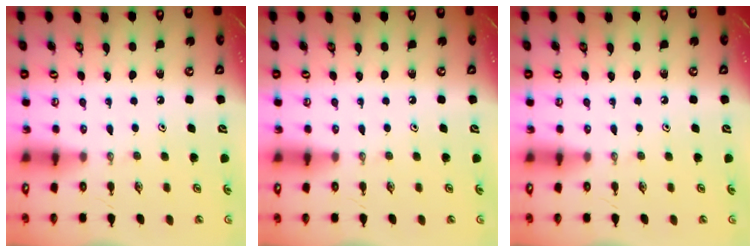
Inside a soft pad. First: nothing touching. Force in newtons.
{"total": 0.0}
{"total": 0.0}